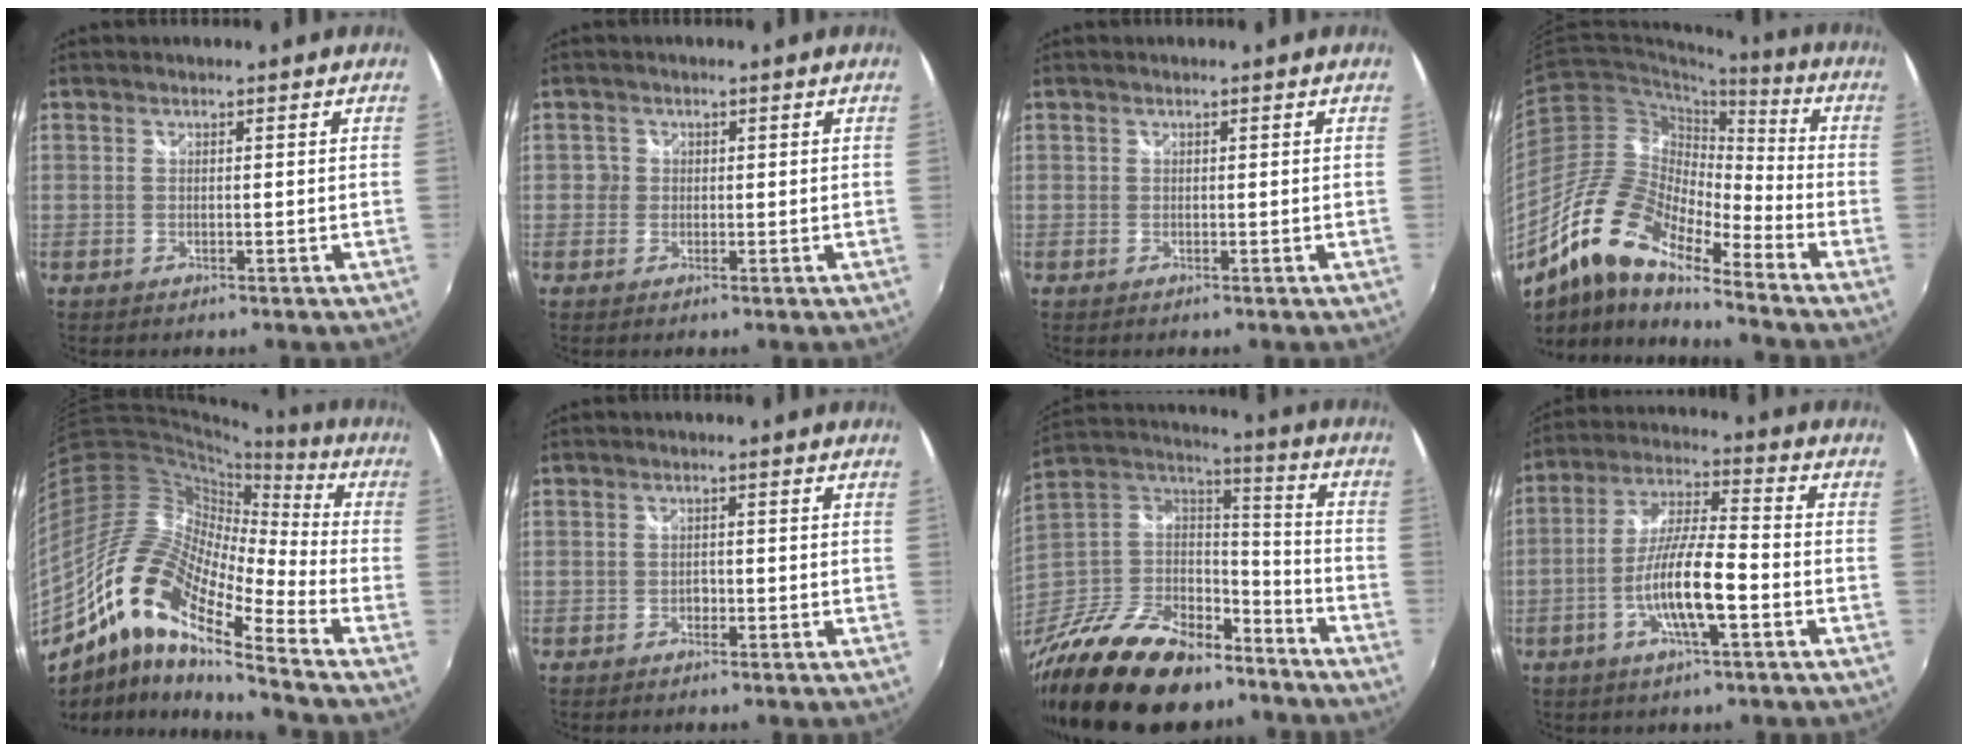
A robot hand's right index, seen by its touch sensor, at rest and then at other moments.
{"total": 1.7, "force": [-0.3, 1.6, 0.1], "torque": [-0.001, 0.000, -0.008]}
{"total": 0.0}
{"total": 15.9, "force": [-11.5, 4.7, 10.0], "torque": [-0.179, 0.001, -0.234]}
{"total": 17.1, "force": [-10.2, 4.2, 13.1], "torque": [-0.215, -0.007, -0.217]}
{"total": 1.2, "force": [-0.6, 1.0, 0.3], "torque": [-0.005, -0.001, -0.009]}
{"total": 28.5, "force": [-20.1, 14.1, 14.5], "torque": [-0.310, 0.019, -0.314]}
{"total": 11.4, "force": [-4.2, 2.0, 10.5], "torque": [-0.210, -0.001, -0.077]}